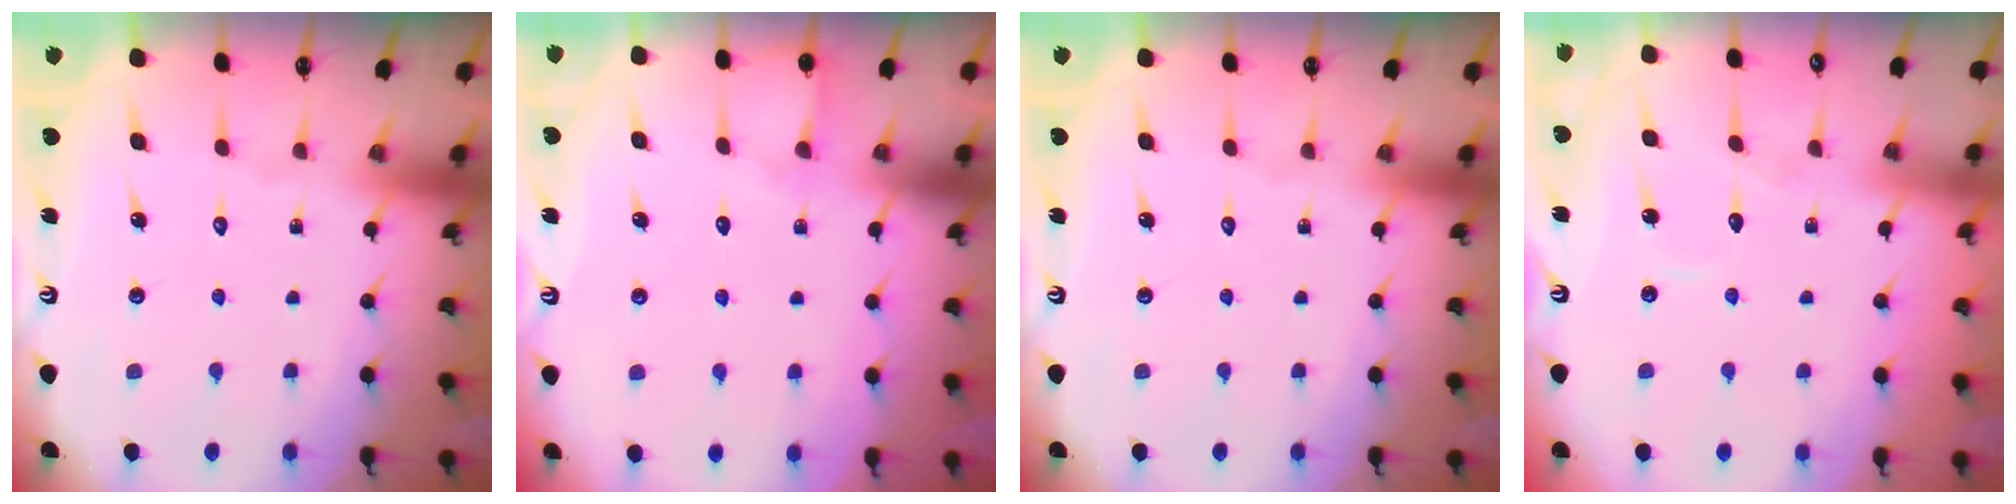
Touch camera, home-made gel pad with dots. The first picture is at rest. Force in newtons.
{"total": 5.4, "press": 5.4, "slide": 0.6}
{"total": 0.0}
{"total": 4.1, "press": 4.1, "slide": 0.5}